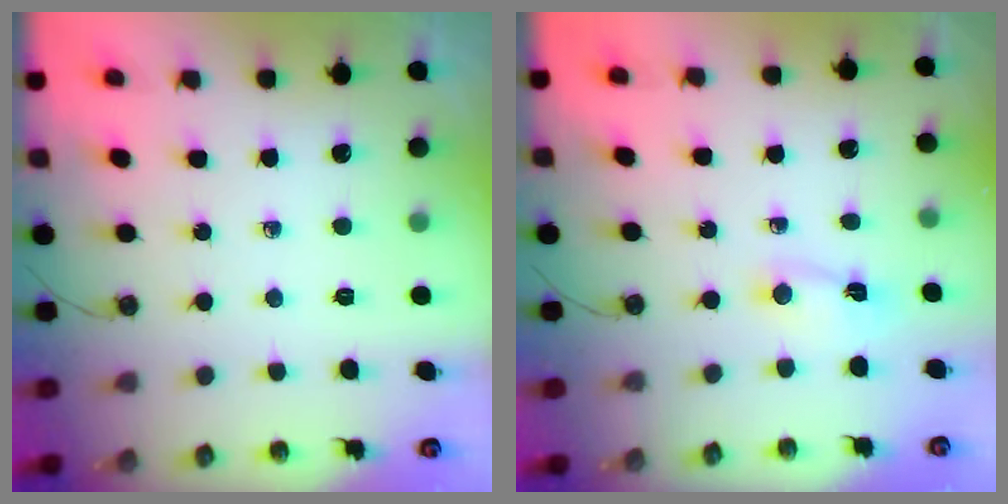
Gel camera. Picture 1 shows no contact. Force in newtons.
{"total": 1.5, "press": 1.4, "slide": 0.4}